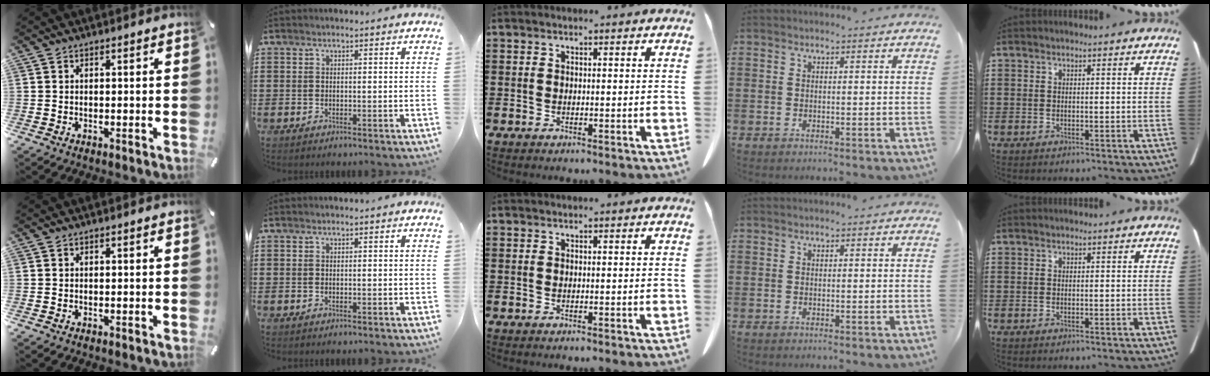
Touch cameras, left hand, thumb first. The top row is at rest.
{}